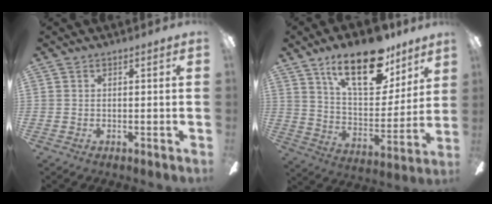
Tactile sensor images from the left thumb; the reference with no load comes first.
{"total": 22.6, "force": [14.7, 10.0, 14.0], "torque": [-0.218, -0.074, 0.252]}